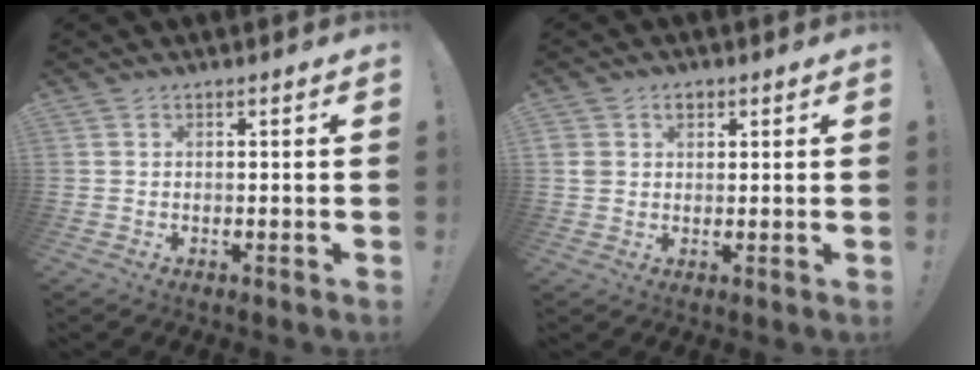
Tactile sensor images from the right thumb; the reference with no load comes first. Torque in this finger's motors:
{"motor_torque": [-0.29, 0.22, 0.35, 0.18, 0.00]}